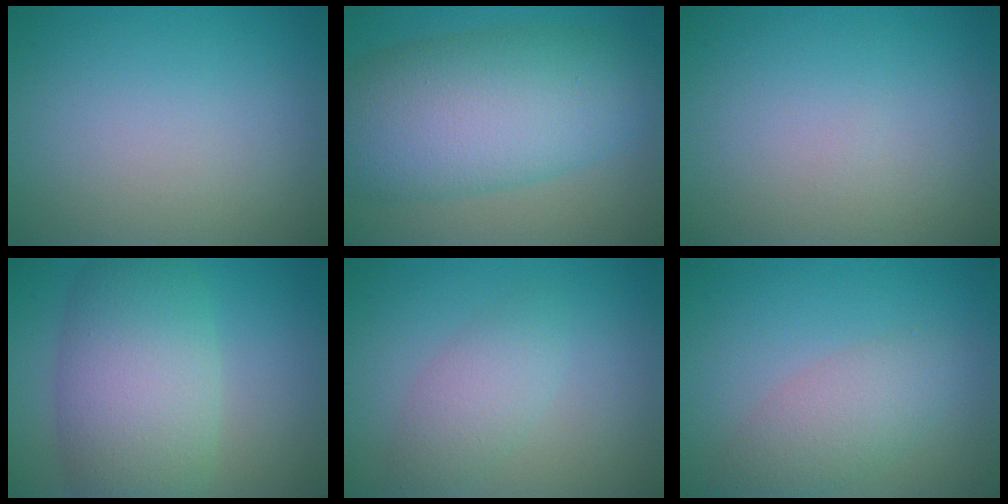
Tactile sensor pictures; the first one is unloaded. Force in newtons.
{"total": 11.3, "press": 11.3, "slide": 0.2}
{"total": 0.0}
{"total": 8.8, "press": 8.8, "slide": 0.5}
{"total": 2.7, "press": 2.7, "slide": 0.1}
{"total": 3.4, "press": 3.4, "slide": 0.1}